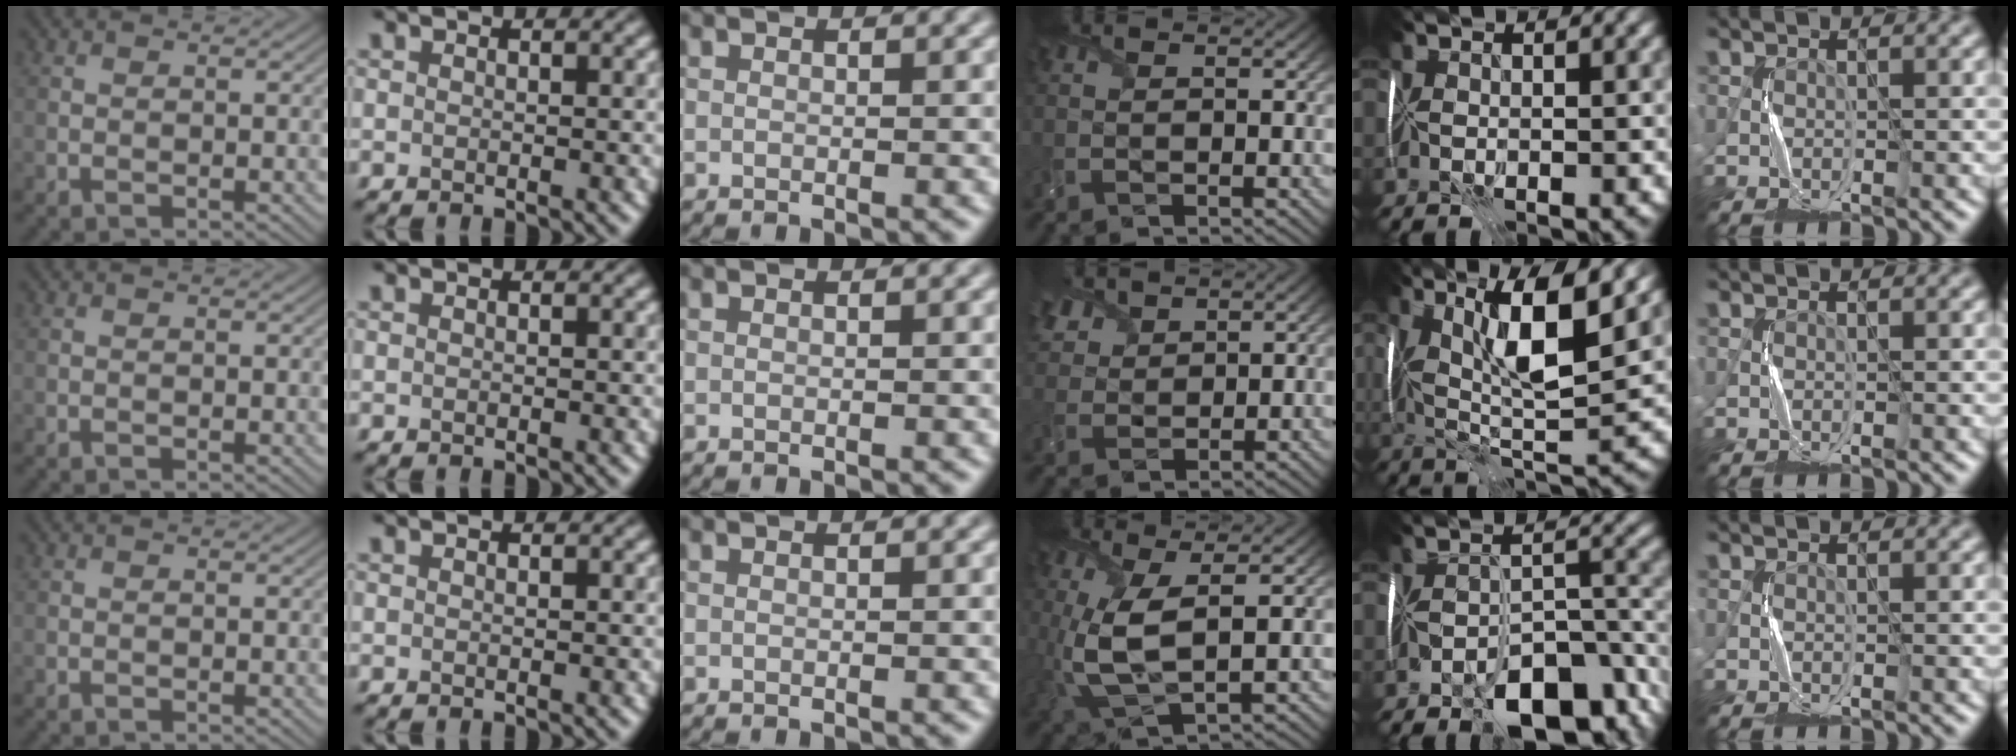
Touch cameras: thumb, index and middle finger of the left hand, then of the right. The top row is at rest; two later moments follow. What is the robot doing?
{"motion": "fold", "object": "plastic wrap"}